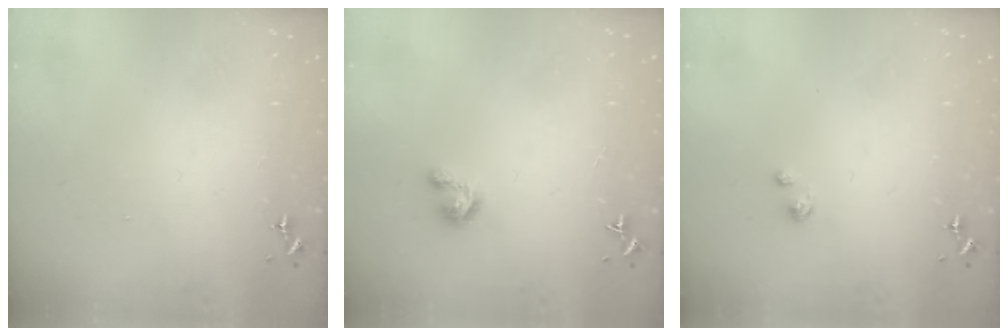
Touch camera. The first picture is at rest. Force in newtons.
{"total": 4.4, "press": 4.4, "slide": 0.4}
{"total": 2.8, "press": 2.8, "slide": 0.3}